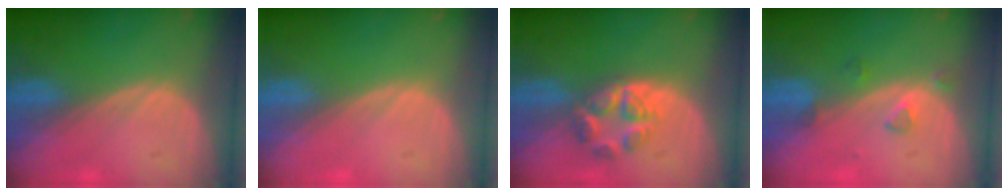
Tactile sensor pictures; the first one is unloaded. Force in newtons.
{"total": 0.0}
{"total": 5.4, "press": 5.2, "slide": 1.5}
{"total": 2.5, "press": 2.3, "slide": 0.9}